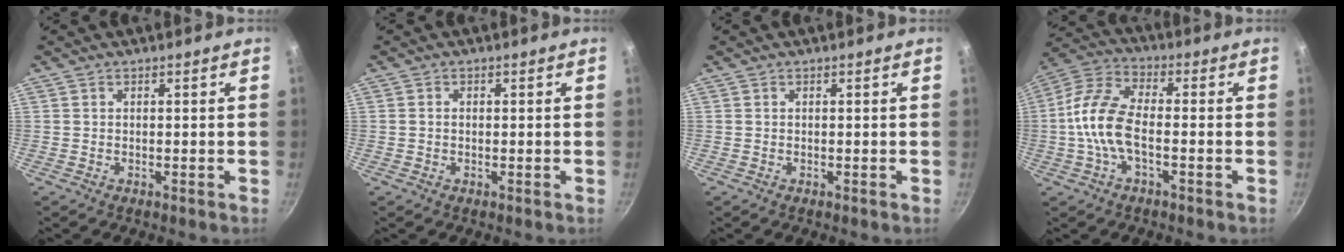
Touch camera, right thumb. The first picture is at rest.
{"total": 0.9, "force": [-0.1, 0.7, 0.5], "torque": [-0.008, 0.005, -0.001]}
{"total": 0.0}
{"total": 11.5, "force": [-1.9, 5.5, 9.9], "torque": [-0.201, 0.033, -0.056]}